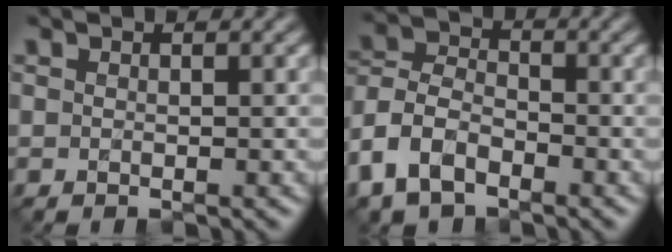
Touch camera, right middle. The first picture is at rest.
{"total": 5.8, "force": [-3.3, 3.4, 3.4], "torque": [-0.076, 0.006, -0.075]}